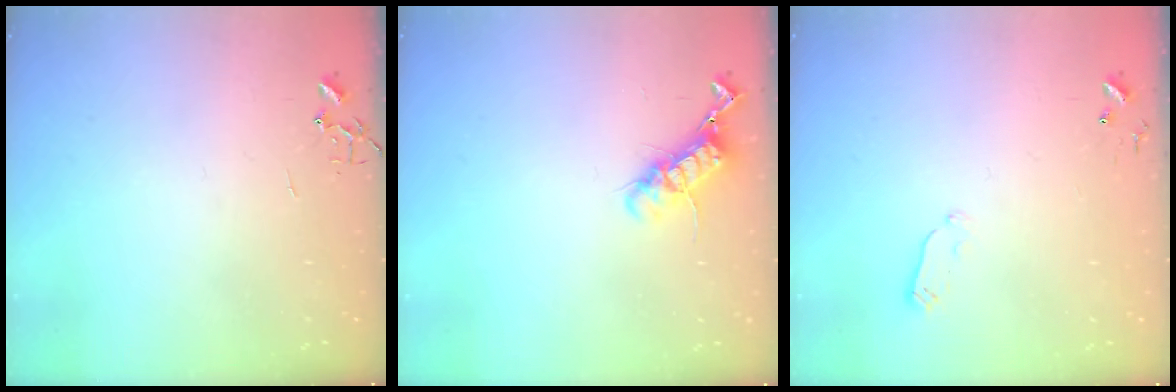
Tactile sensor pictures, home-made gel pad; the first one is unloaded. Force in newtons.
{"total": 11.9, "press": 11.8, "slide": 0.9}
{"total": 2.9, "press": 2.9, "slide": 0.4}